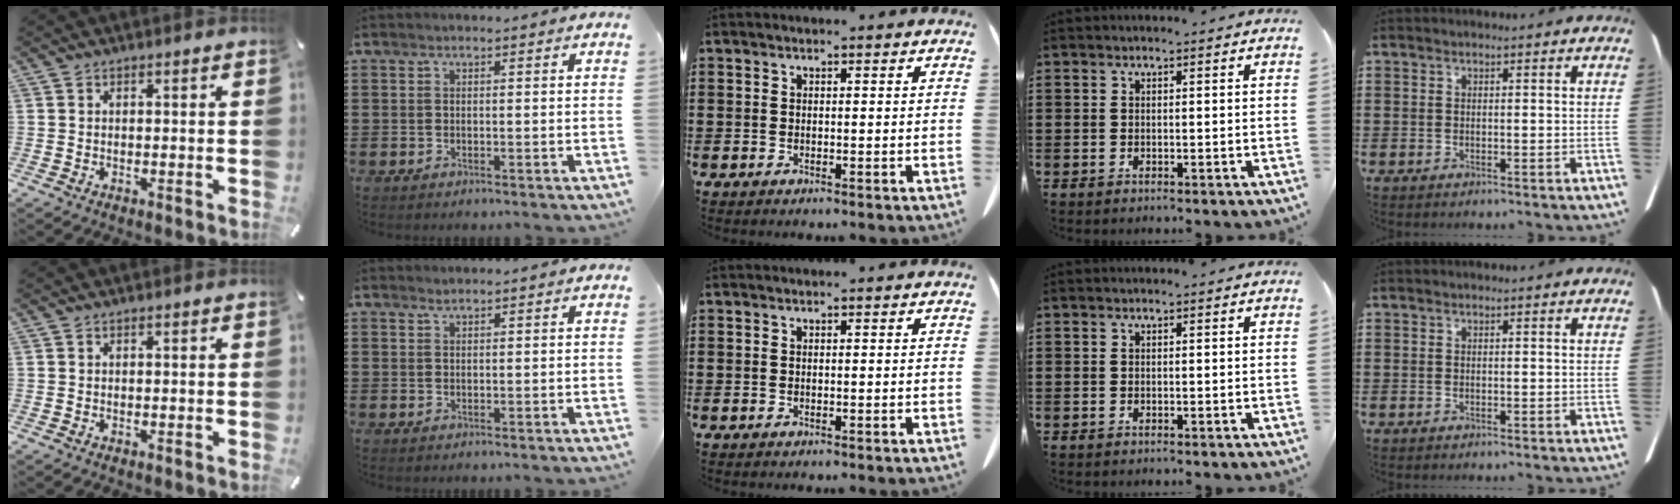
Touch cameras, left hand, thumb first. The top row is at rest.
{"index": {"total": 0.8, "force": [0.7, 0.1, 0.3], "torque": [-0.007, -0.001, 0.014]}}